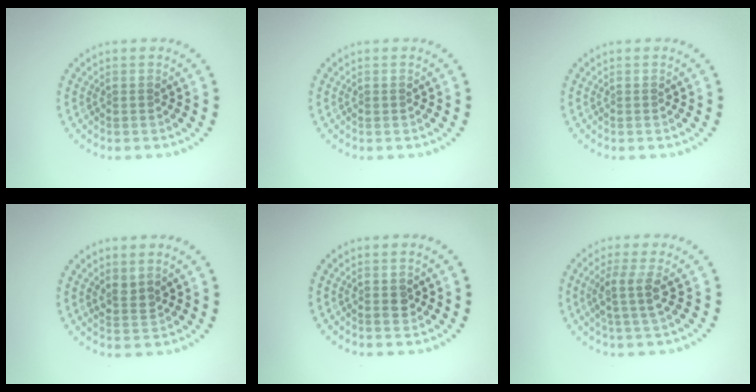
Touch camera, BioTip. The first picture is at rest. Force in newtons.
{"total": 0.0}
{"total": 0.0}
{"total": 1.7, "press": 1.2, "slide": 1.1}
{"total": 1.2, "press": 1.1, "slide": 0.3}
{"total": 2.6, "press": 2.0, "slide": 1.6}